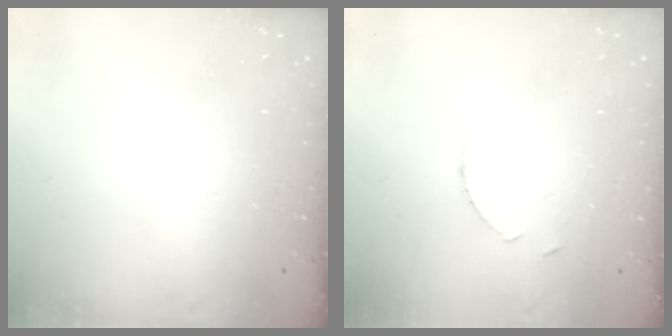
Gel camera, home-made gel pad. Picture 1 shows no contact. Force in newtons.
{"total": 3.0, "press": 2.9, "slide": 0.4}